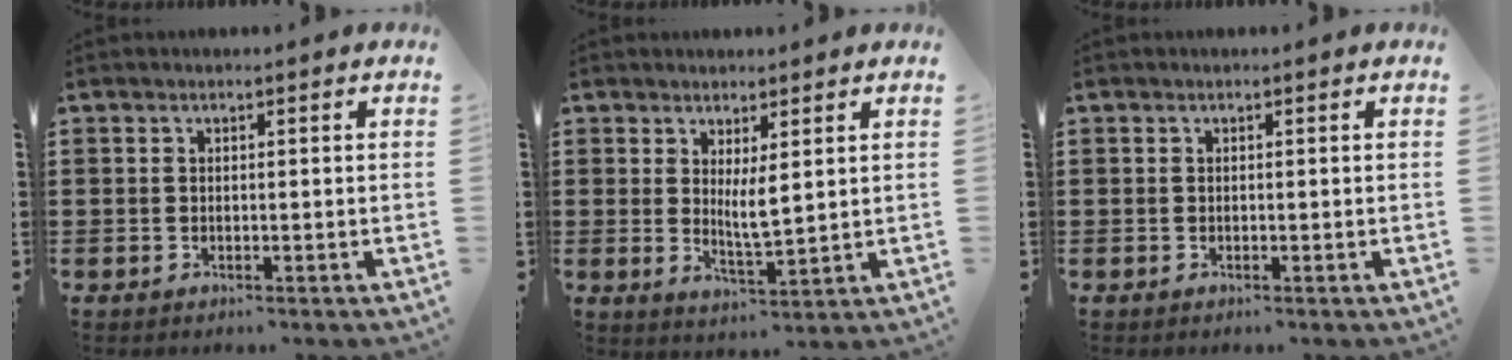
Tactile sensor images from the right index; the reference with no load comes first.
{"total": 4.1, "force": [1.4, 1.1, 3.7], "torque": [-0.066, -0.005, 0.025]}
{"total": 0.0}